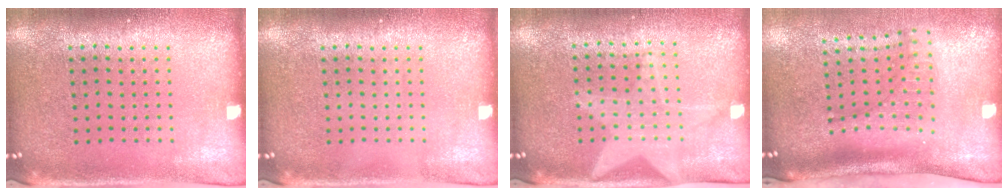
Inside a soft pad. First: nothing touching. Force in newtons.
{"total": 0.0}
{"total": 1.4, "press": 1.4, "slide": 0.2}
{"total": 1.9, "press": 1.4, "slide": 1.3}